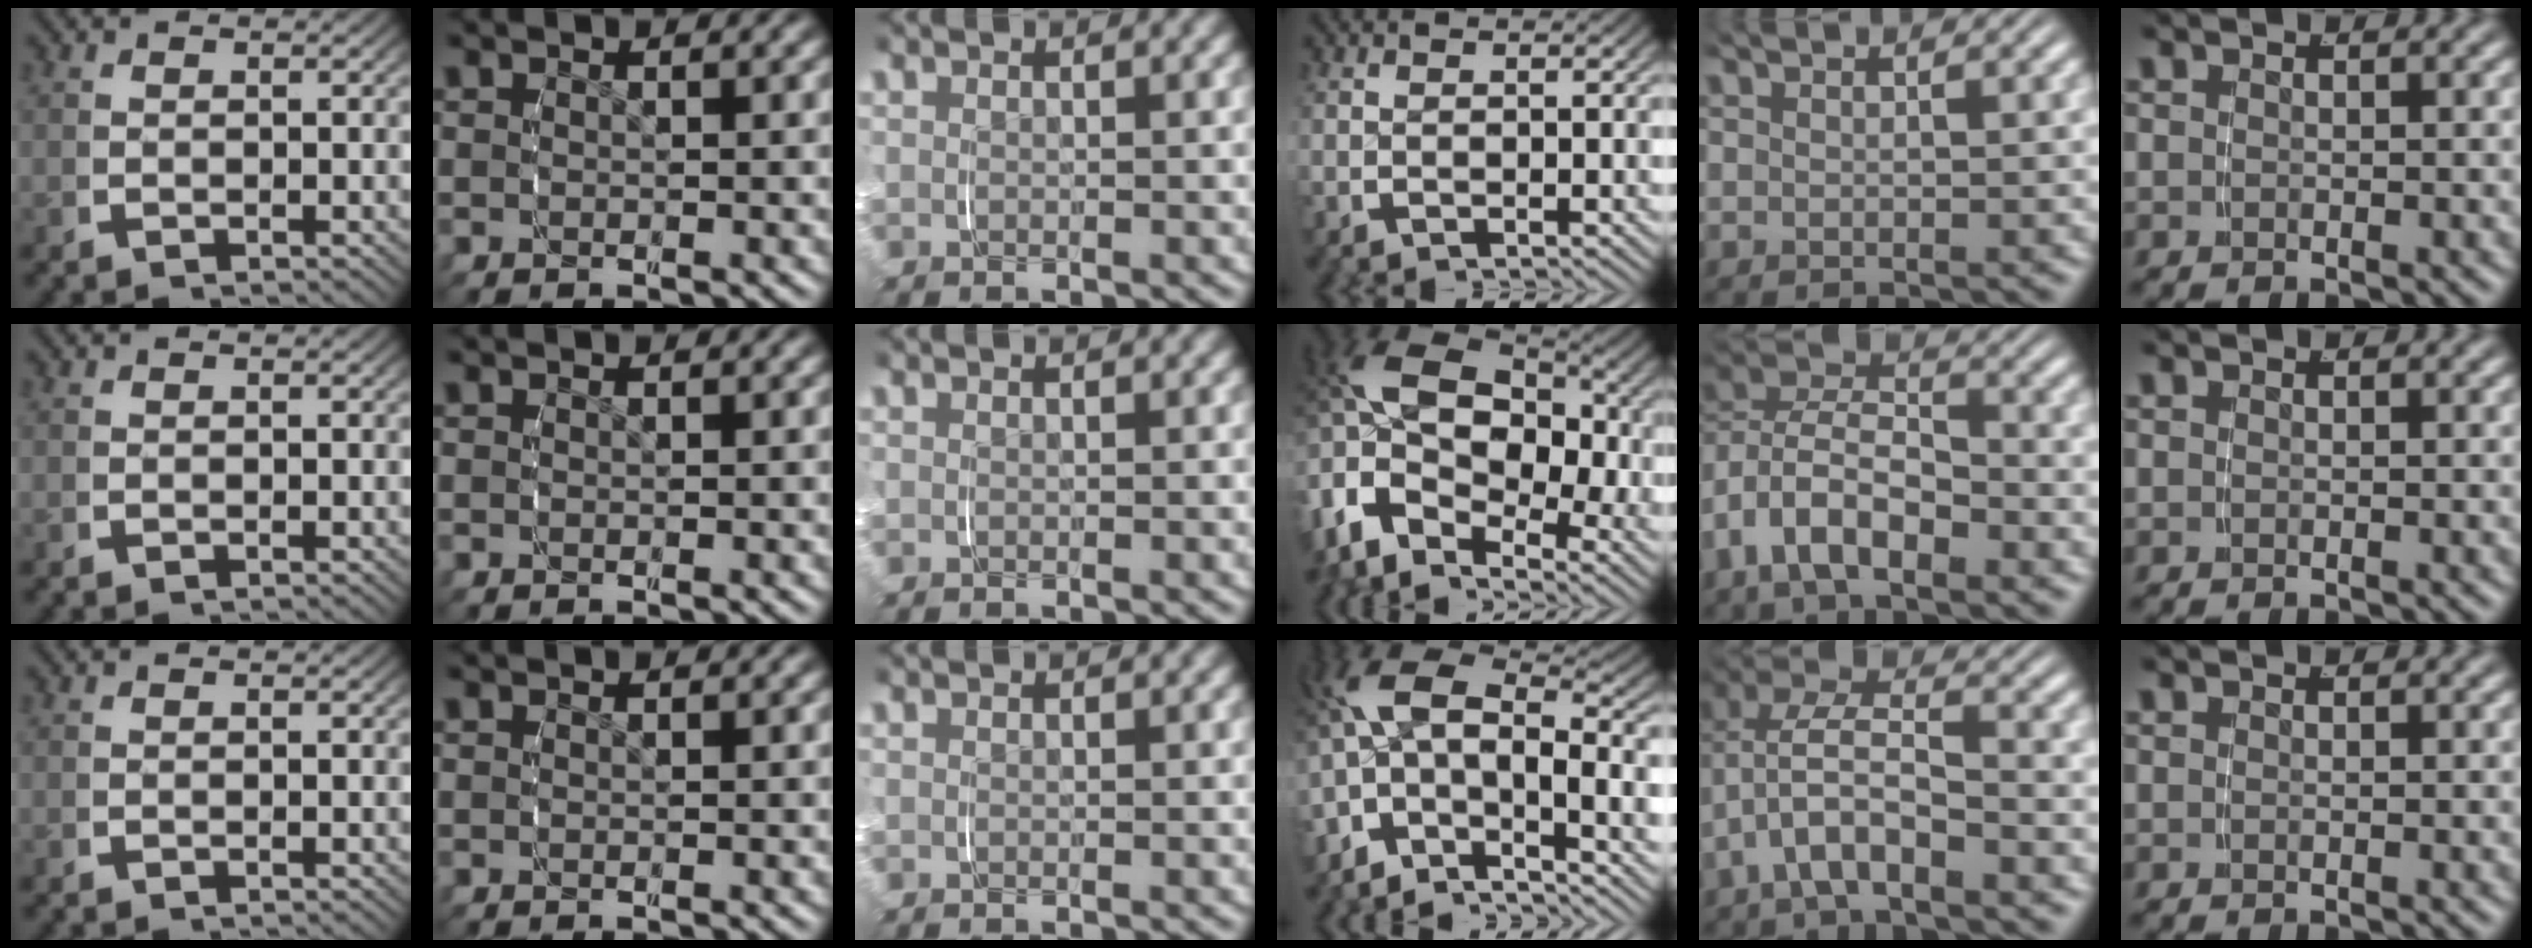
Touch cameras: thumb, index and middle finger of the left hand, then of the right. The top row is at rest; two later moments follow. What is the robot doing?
{"motion": "grasp_and_lifting", "object": "jacket"}